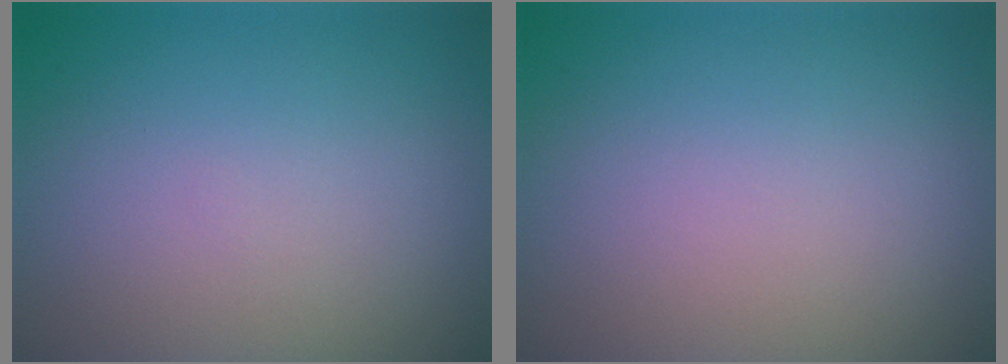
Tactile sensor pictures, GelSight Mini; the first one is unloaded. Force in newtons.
{"total": 0.0}